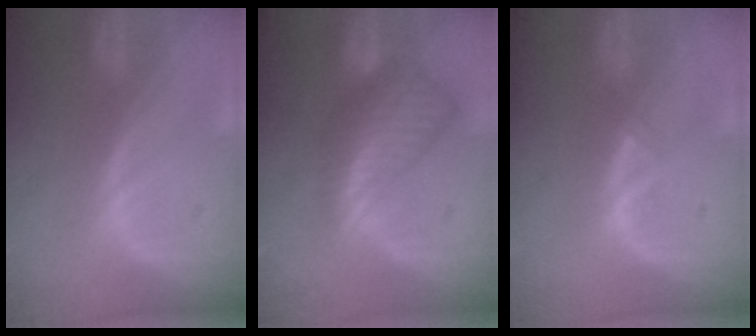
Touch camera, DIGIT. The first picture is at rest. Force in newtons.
{"total": 8.5, "press": 7.4, "slide": 4.2}
{"total": 1.0, "press": 0.9, "slide": 0.5}